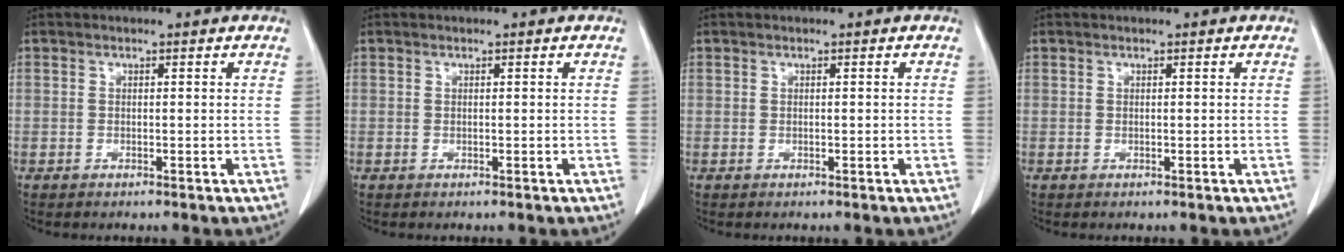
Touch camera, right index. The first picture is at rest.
{"total": 0.0}
{"total": 0.6, "force": [-0.1, 0.3, 0.5], "torque": [-0.016, 0.004, 0.001]}
{"total": 0.0}